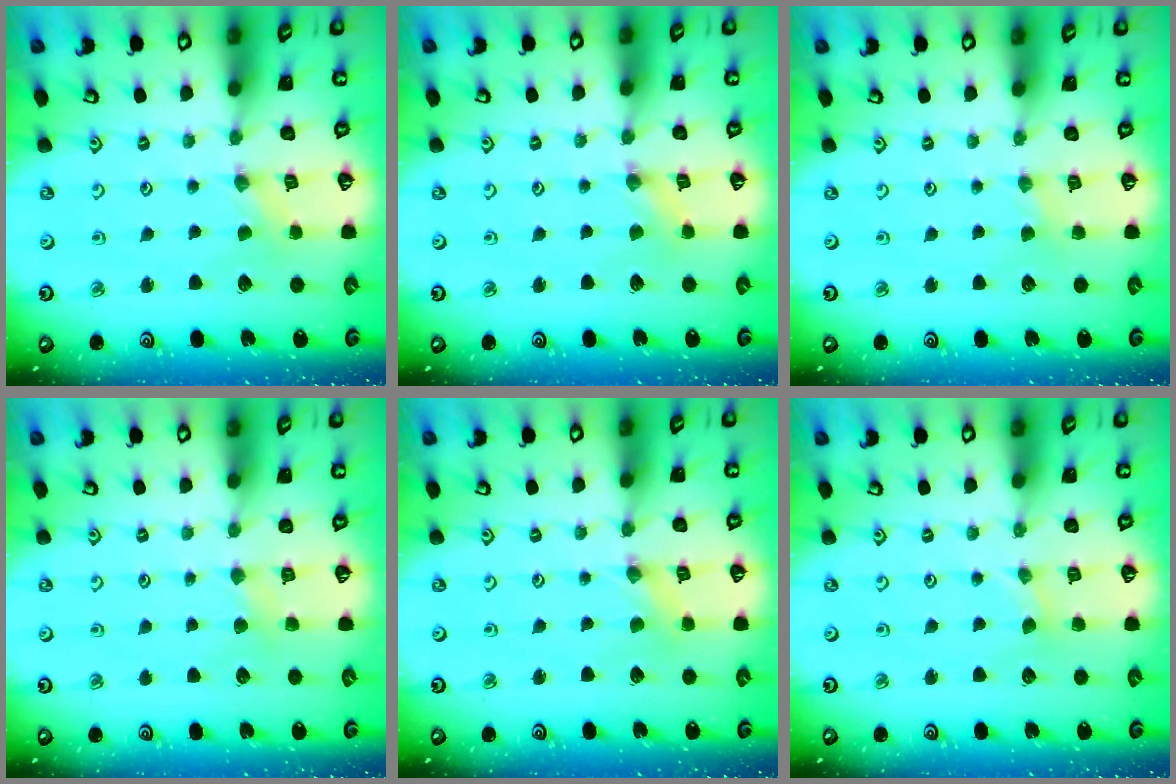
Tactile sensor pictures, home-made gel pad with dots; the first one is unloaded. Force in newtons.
{"total": 0.8, "press": 0.7, "slide": 0.2}
{"total": 1.2, "press": 1.2, "slide": 0.3}
{"total": 1.9, "press": 1.8, "slide": 0.4}
{"total": 0.0}
{"total": 0.6, "press": 0.5, "slide": 0.1}